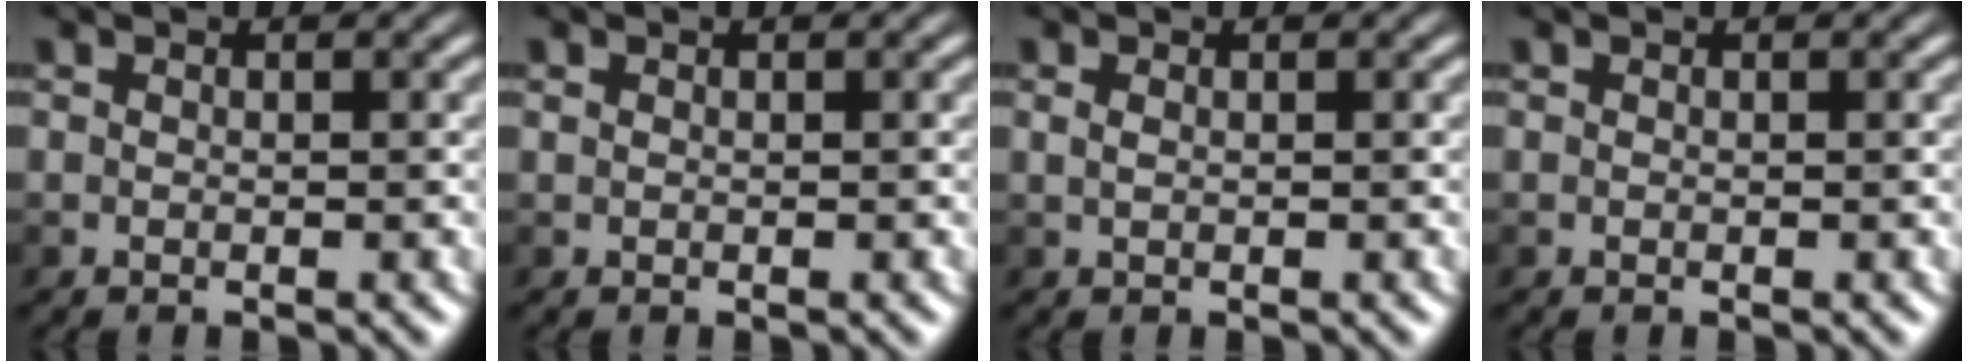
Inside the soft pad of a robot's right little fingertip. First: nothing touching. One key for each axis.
{"total": 0.0}
{"total": 0.7, "fx": 0.0, "fy": 0.4, "fz": 0.6, "tx": -0.015, "ty": 0.001, "tz": -0.001}
{"total": 0.0}